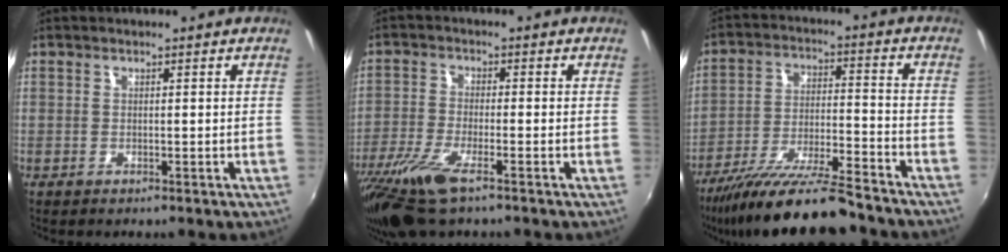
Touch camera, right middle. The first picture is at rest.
{"total": 10.9, "force": [-7.2, 2.5, 7.8], "torque": [-0.179, -0.038, -0.140]}
{"total": 17.6, "force": [-15.0, 1.7, 9.0], "torque": [-0.179, -0.036, -0.248]}